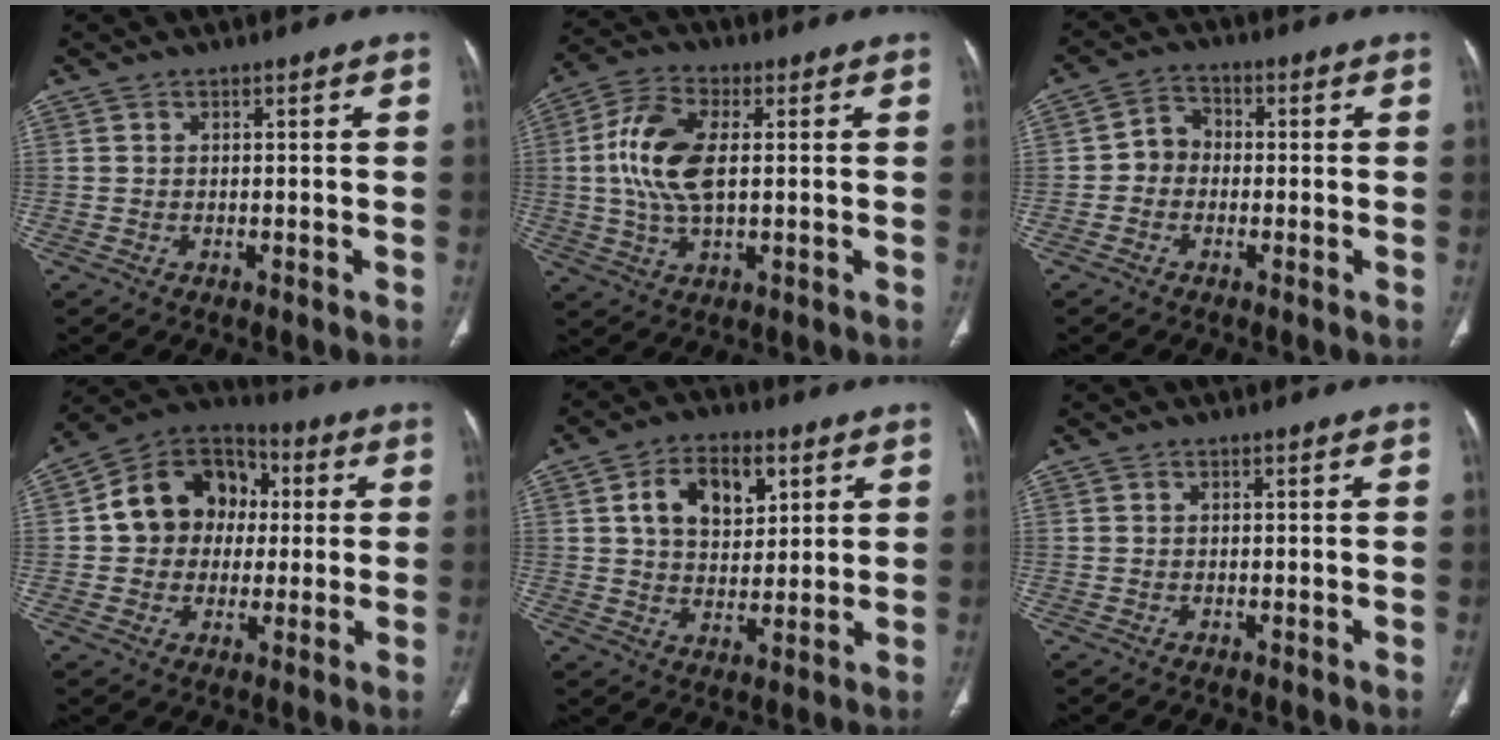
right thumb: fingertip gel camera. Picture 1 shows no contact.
{"total": 11.8, "force": [1.1, 6.1, 10.0], "torque": [-0.215, 0.009, 0.018]}
{"total": 4.5, "force": [-0.9, 3.9, 2.1], "torque": [-0.017, 0.018, -0.029]}
{"total": 15.1, "force": [1.5, 12.5, 8.4], "torque": [-0.096, 0.025, 0.016]}
{"total": 11.7, "force": [4.3, 7.4, 7.9], "torque": [-0.093, -0.009, 0.075]}
{"total": 0.0}